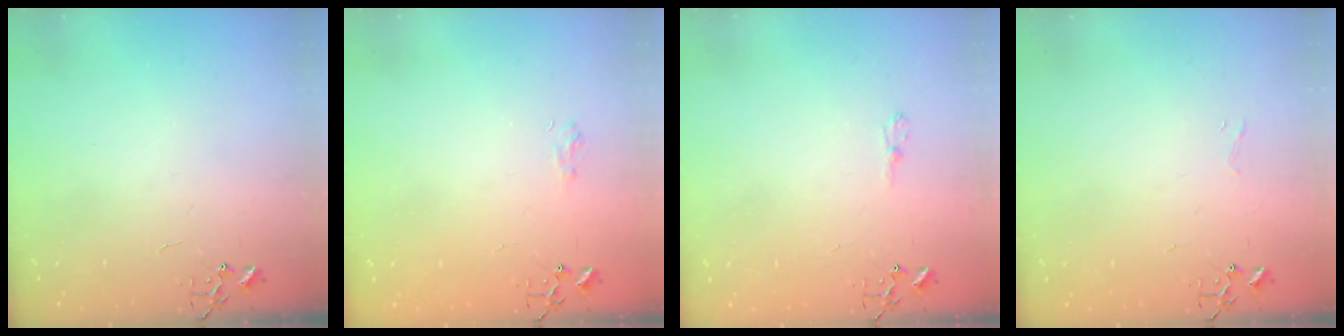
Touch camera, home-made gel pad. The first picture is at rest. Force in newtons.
{"total": 6.1, "press": 6.1, "slide": 0.8}
{"total": 4.8, "press": 4.8, "slide": 0.5}
{"total": 3.4, "press": 3.4, "slide": 0.3}